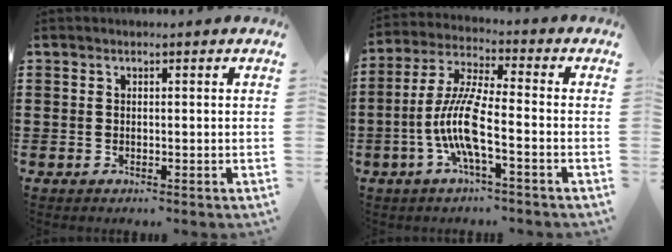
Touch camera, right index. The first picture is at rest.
{"total": 9.0, "force": [-3.1, 1.5, 8.3], "torque": [-0.193, -0.015, -0.069]}